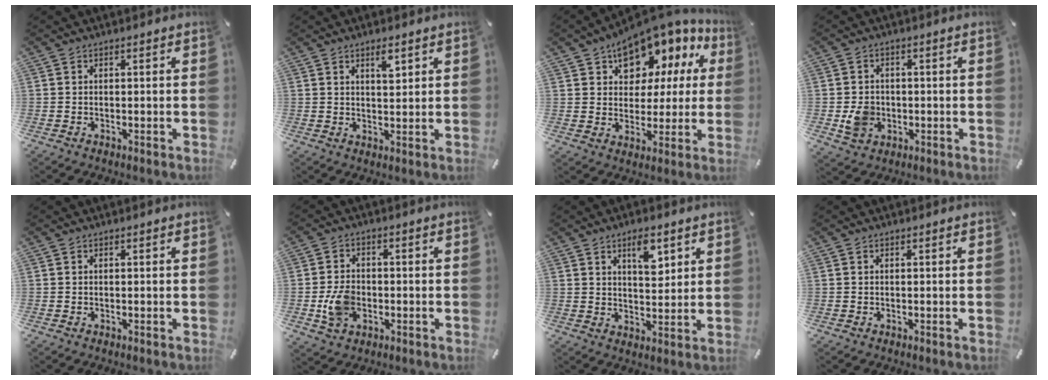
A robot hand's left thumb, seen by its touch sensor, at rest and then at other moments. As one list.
[{"total": 3.6, "force": [2.2, 1.4, 2.5], "torque": [-0.031, -0.007, 0.032]}, {"total": 11.0, "force": [7.6, 6.8, 3.9], "torque": [-0.068, -0.068, 0.139]}, {"total": 6.2, "force": [-1.1, 5.6, 2.6], "torque": [-0.035, 0.000, -0.019]}, {"total": 0.0}, {"total": 7.5, "force": [-1.6, 5.9, 4.4], "torque": [-0.092, 0.005, -0.029]}, {"total": 7.0, "force": [3.9, 3.4, 4.8], "torque": [-0.057, -0.020, 0.059]}, {"total": 0.0}]